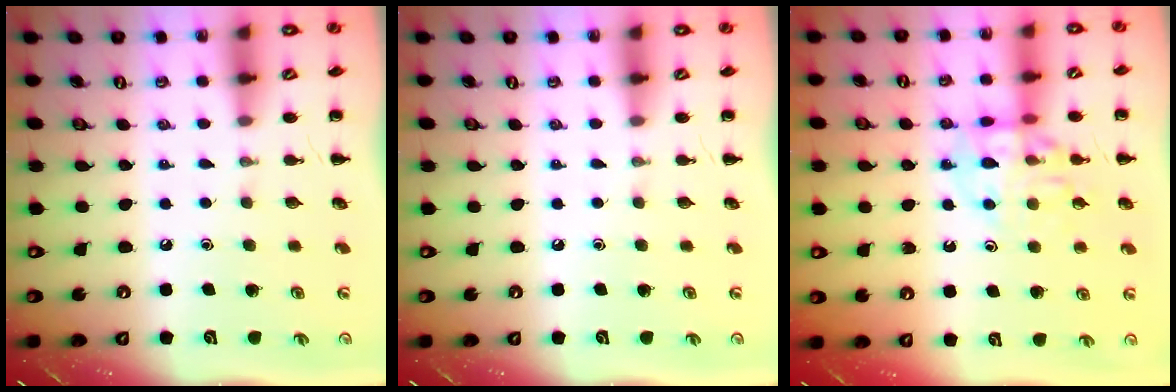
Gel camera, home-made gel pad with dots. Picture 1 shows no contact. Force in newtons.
{"total": 0.0}
{"total": 12.3, "press": 12.1, "slide": 1.7}